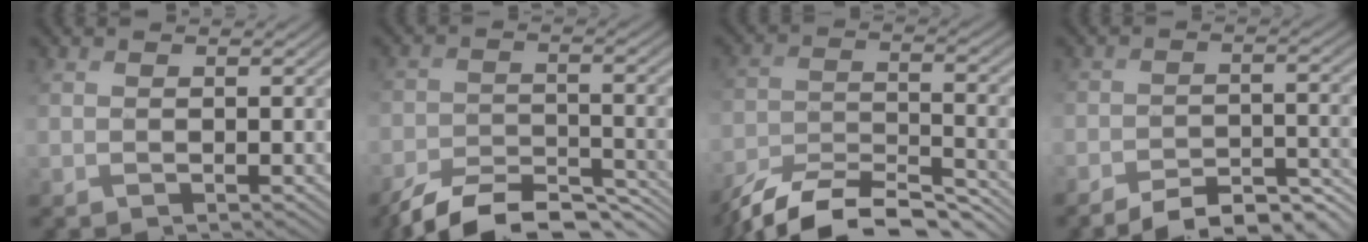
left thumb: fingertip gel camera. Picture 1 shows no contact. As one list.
[{"total": 8.4, "force": [-7.9, 1.7, 2.4], "torque": [-0.038, -0.012, -0.137]}, {"total": 12.1, "force": [-11.2, 2.5, 3.8], "torque": [-0.058, -0.011, -0.184]}, {"total": 6.7, "force": [-6.3, 1.3, 2.0], "torque": [-0.021, 0.000, -0.098]}]